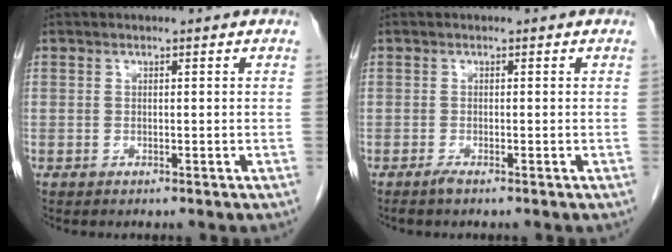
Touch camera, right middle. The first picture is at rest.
{"total": 0.9, "force": [-0.8, -0.1, 0.5], "torque": [-0.014, -0.002, -0.015]}